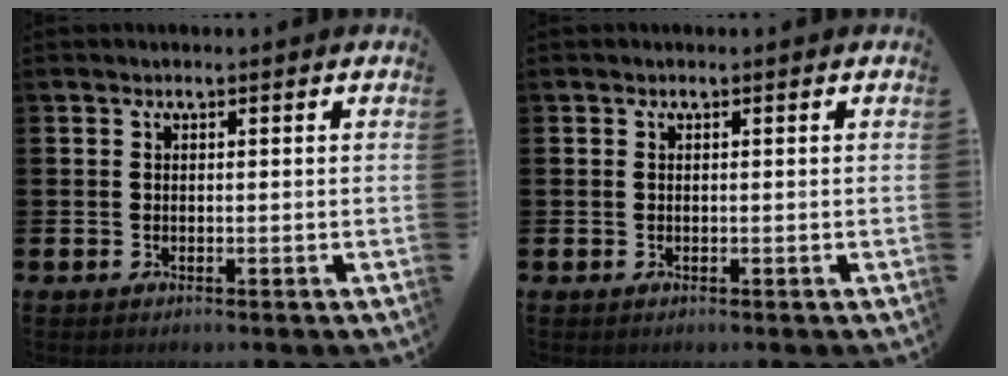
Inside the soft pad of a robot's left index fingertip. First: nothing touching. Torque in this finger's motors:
{"motor_torque": [0.14, -0.02, 0.00, 0.02]}